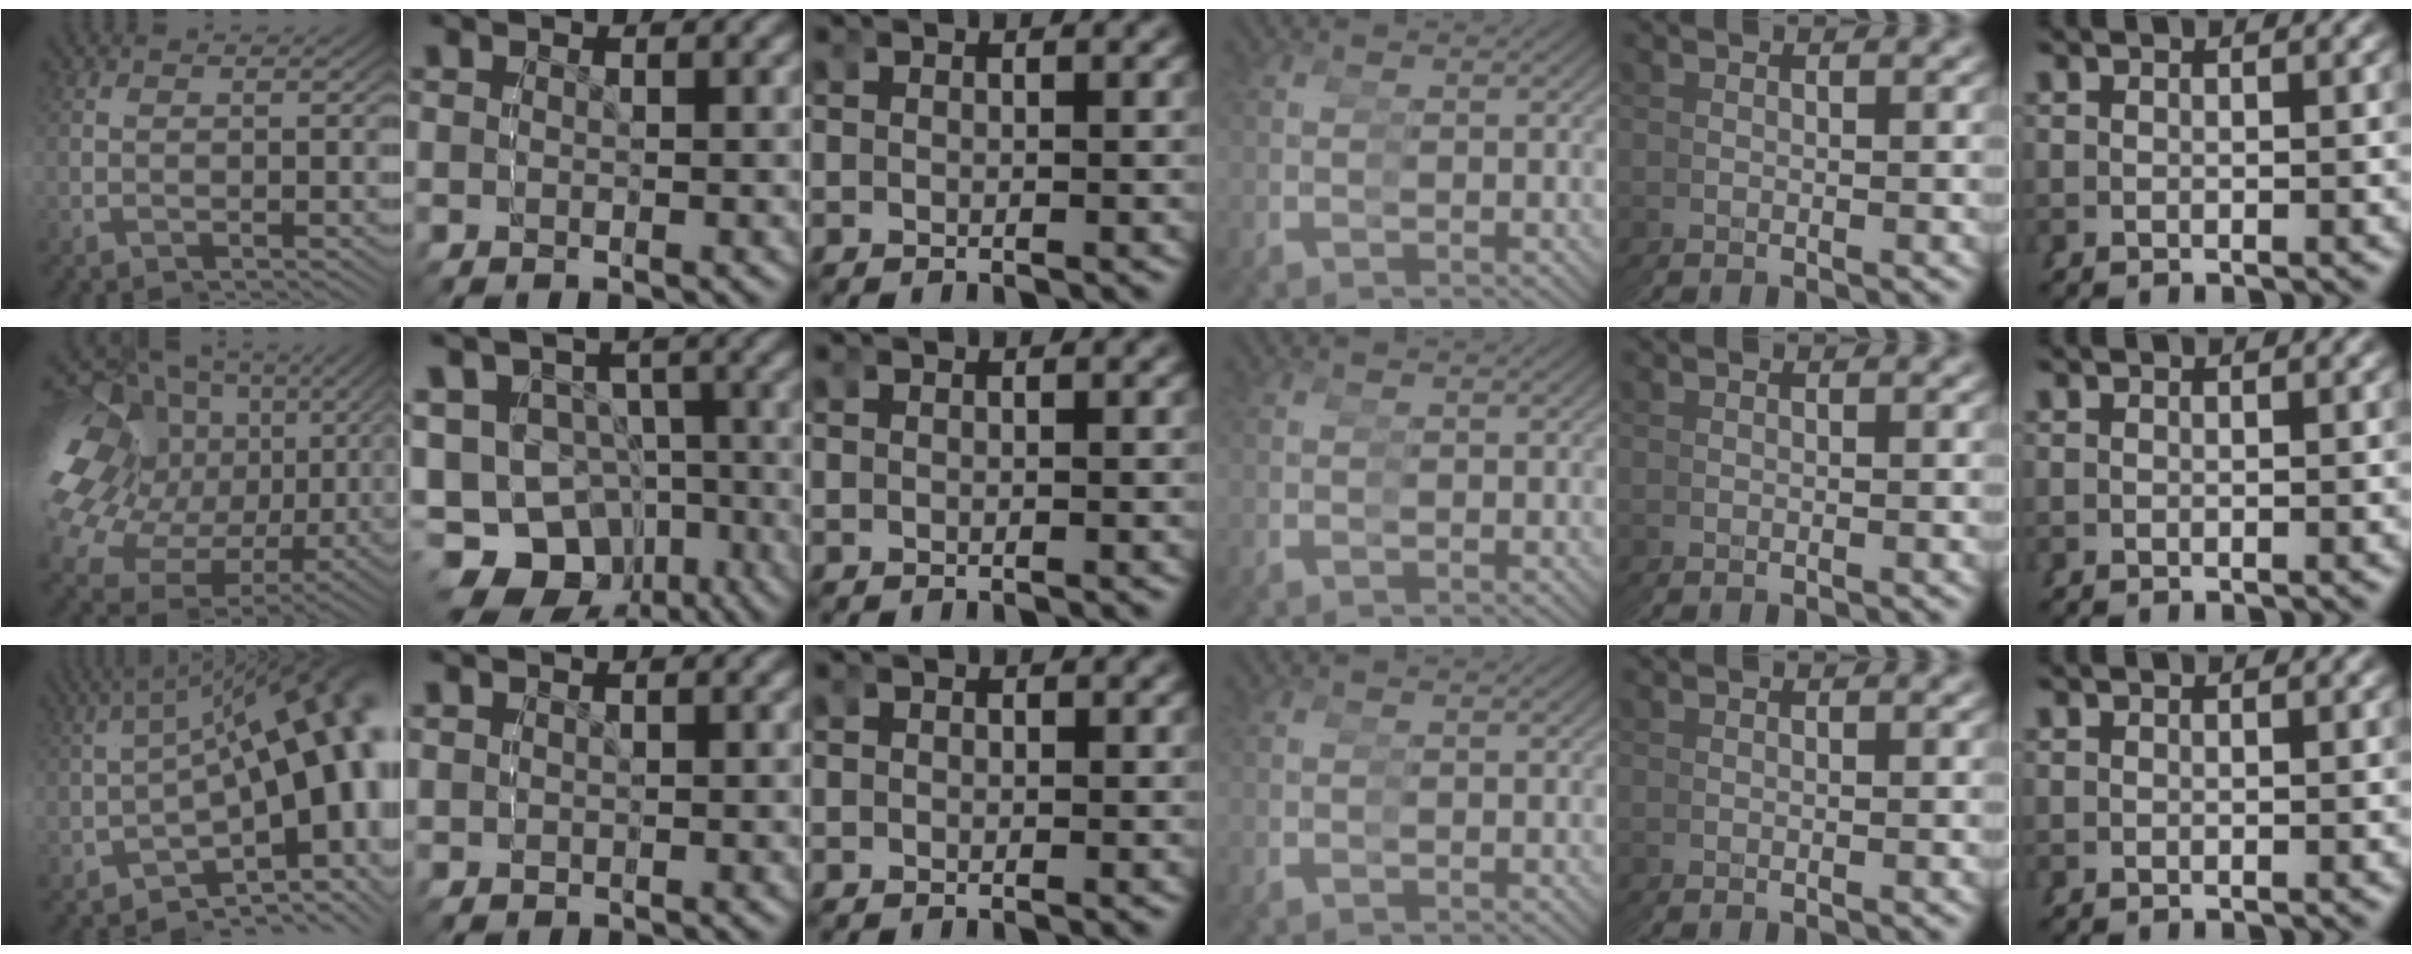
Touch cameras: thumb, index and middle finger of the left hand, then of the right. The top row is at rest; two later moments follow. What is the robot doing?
{"motion": "grasp_and_lifting", "object": "cup"}